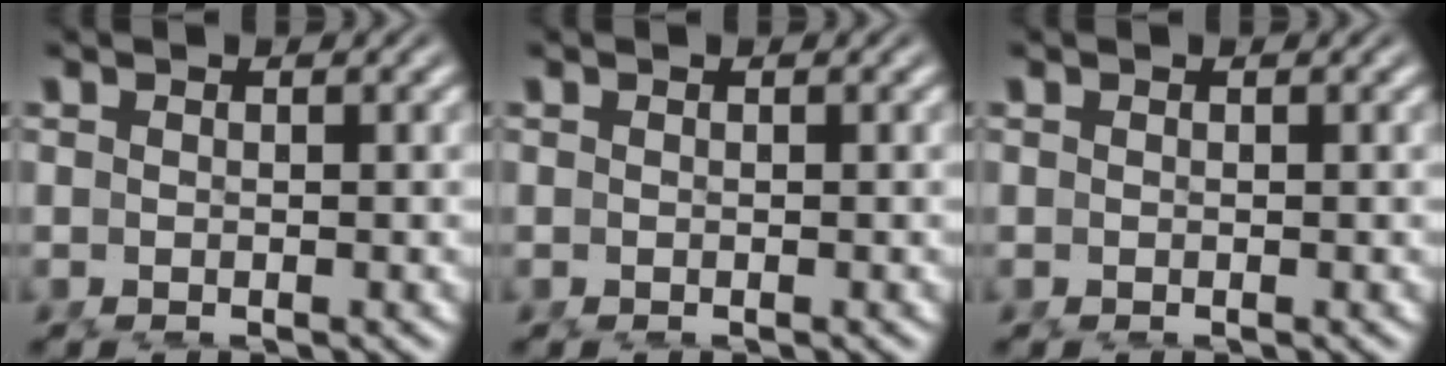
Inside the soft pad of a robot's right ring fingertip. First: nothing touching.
{"total": 0.0}
{"total": 0.0}